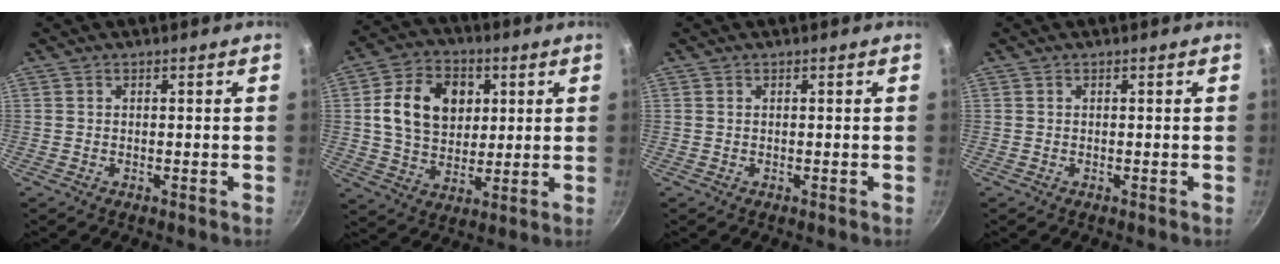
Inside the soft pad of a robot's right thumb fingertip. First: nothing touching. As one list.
[{"total": 14.5, "force": [3.2, 11.0, 9.0], "torque": [-0.130, 0.003, 0.049]}, {"total": 0.0}, {"total": 0.0}]